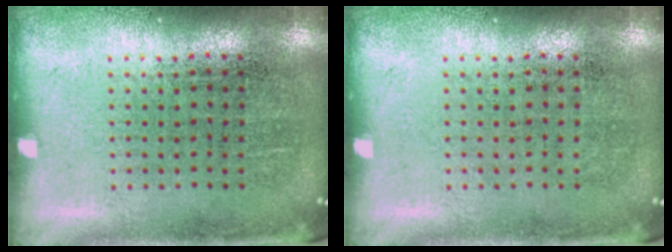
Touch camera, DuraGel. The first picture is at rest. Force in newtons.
{"total": 0.0}